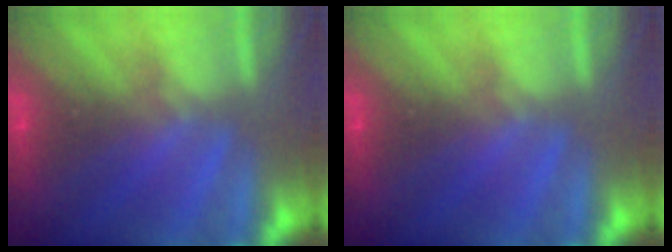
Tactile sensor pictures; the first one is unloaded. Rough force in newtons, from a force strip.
{"total": 0.0}